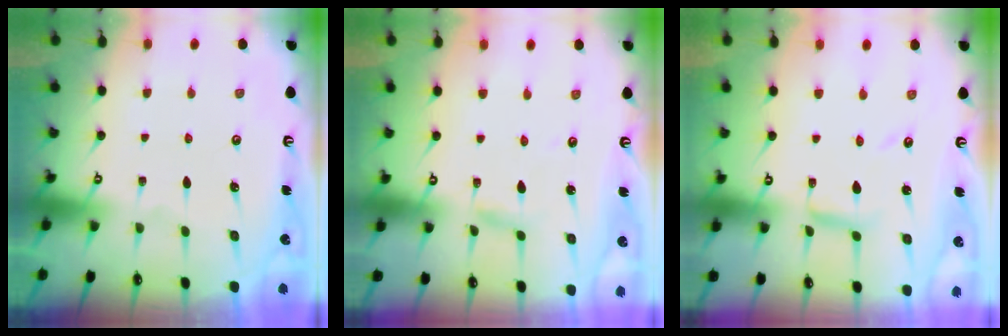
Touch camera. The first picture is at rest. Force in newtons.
{"total": 1.9, "press": 1.9, "slide": 0.1}
{"total": 5.8, "press": 5.8, "slide": 0.5}